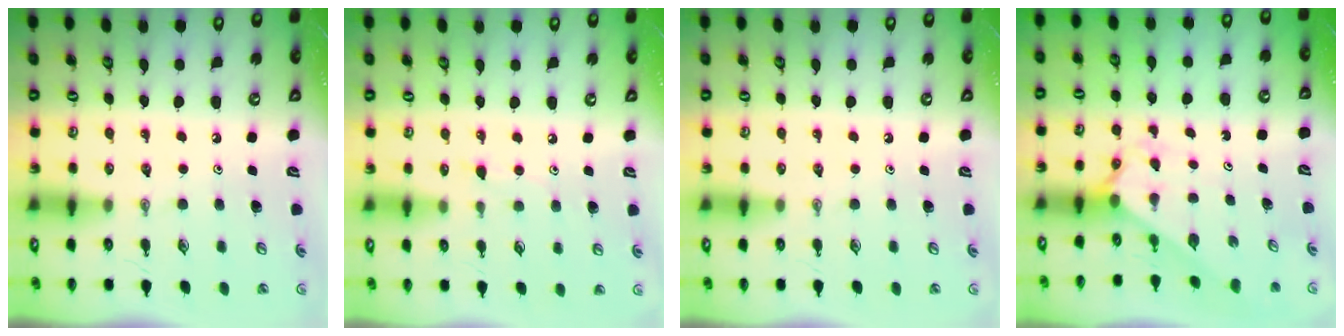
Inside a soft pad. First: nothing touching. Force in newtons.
{"total": 5.1, "press": 5.0, "slide": 0.6}
{"total": 0.0}
{"total": 2.1, "press": 2.1, "slide": 0.2}